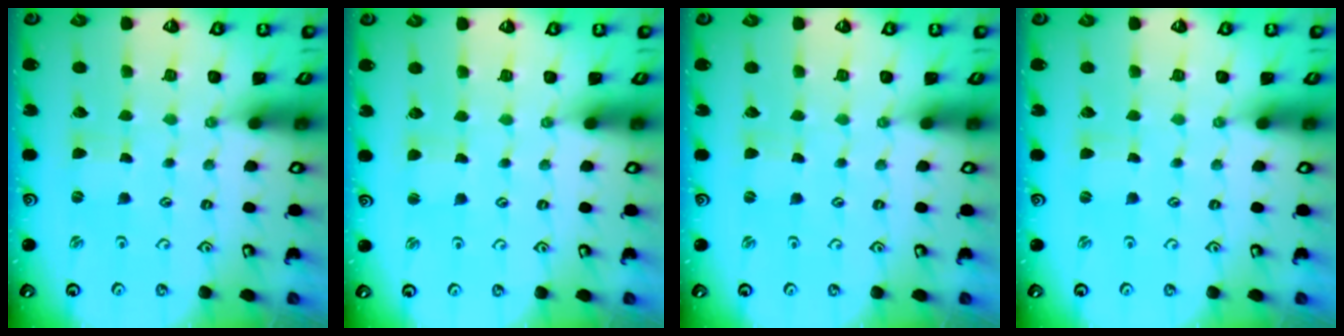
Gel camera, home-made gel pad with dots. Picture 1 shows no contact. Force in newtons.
{"total": 0.7, "press": 0.7, "slide": 0.1}
{"total": 0.0}
{"total": 0.0}